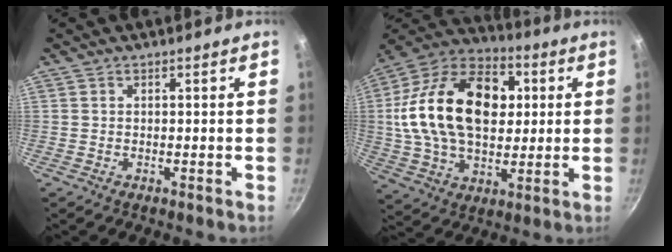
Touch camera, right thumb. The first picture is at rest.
{"total": 26.4, "force": [3.6, 17.3, 19.5], "torque": [-0.323, 0.021, 0.051]}